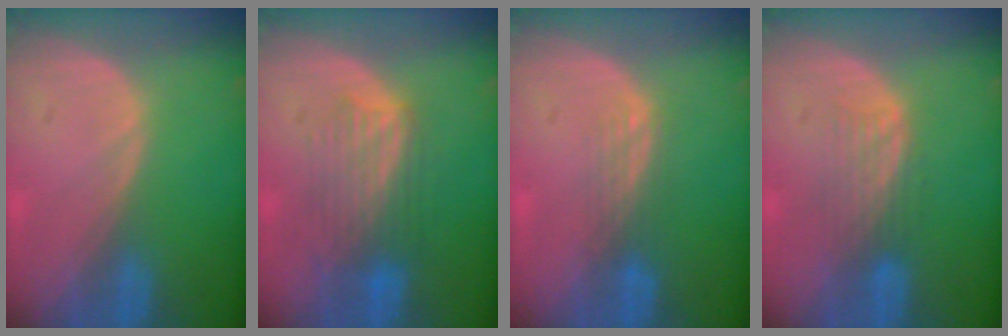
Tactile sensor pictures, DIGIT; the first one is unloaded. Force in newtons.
{"total": 6.1, "press": 6.1, "slide": 0.6}
{"total": 3.0, "press": 2.5, "slide": 1.7}
{"total": 4.3, "press": 3.6, "slide": 2.3}